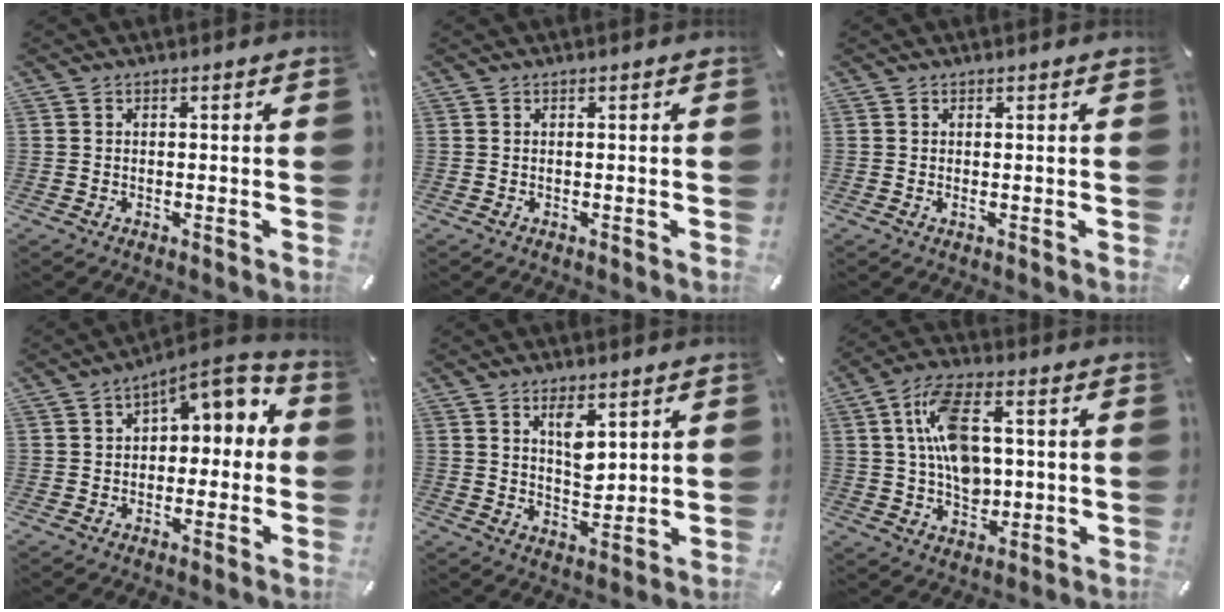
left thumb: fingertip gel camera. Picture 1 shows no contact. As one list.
[{"total": 0.0}, {"total": 0.7, "force": [0.1, 0.0, 0.6], "torque": [-0.011, -0.004, 0.002]}, {"total": 7.7, "force": [2.7, 4.6, 5.5], "torque": [-0.072, -0.021, 0.038]}, {"total": 6.5, "force": [3.4, 3.6, 4.2], "torque": [-0.054, -0.019, 0.055]}, {"total": 12.8, "force": [1.6, 8.7, 9.3], "torque": [-0.165, 0.010, 0.028]}]